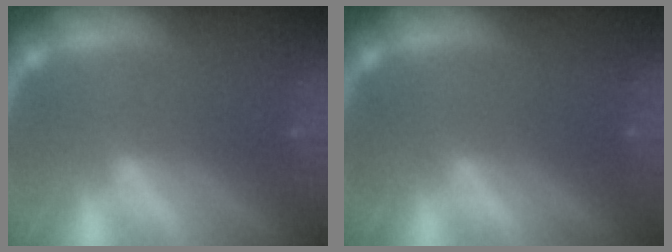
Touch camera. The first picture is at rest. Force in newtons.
{"total": 0.0}